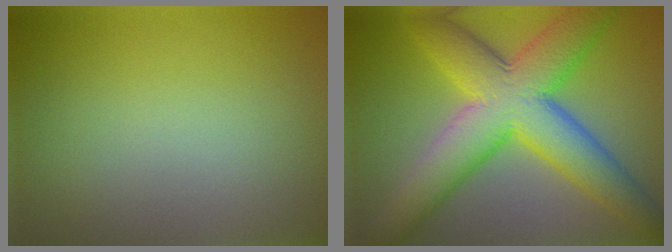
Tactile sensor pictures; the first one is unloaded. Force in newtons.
{"total": 10.6, "press": 10.6, "slide": 0.2}